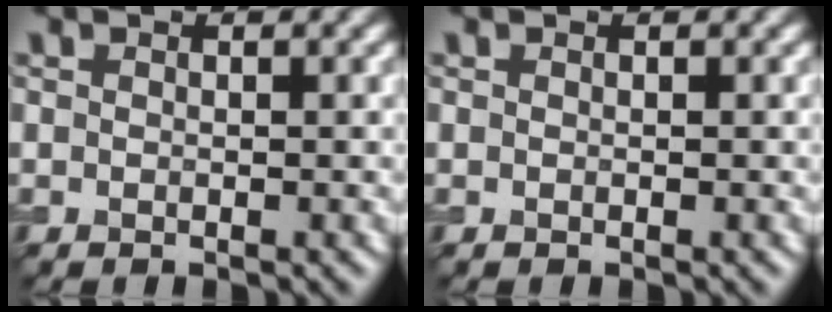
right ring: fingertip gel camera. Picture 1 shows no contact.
{"total": 0.0}